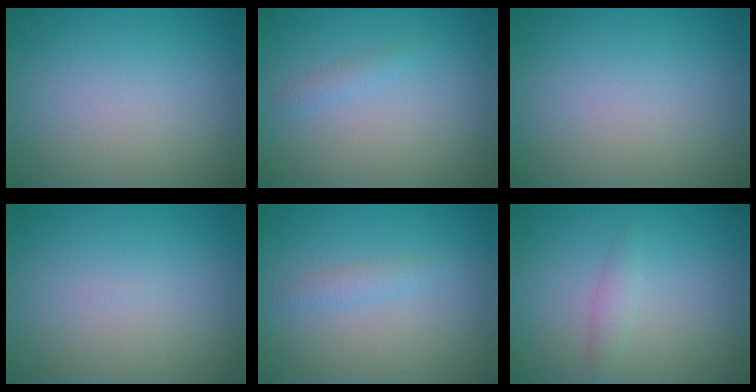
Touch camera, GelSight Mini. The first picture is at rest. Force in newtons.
{"total": 0.9, "press": 0.9, "slide": 0.0}
{"total": 0.0}
{"total": 0.0}
{"total": 1.2, "press": 1.2, "slide": 0.0}
{"total": 1.2, "press": 1.2, "slide": 0.0}